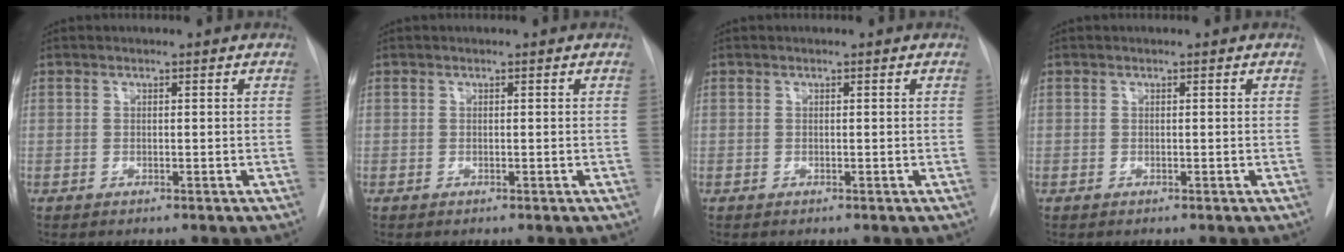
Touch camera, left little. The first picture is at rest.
{"total": 0.0}
{"total": 0.0}
{"total": 0.0}